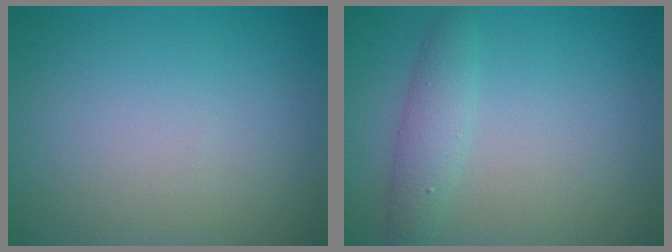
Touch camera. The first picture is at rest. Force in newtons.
{"total": 2.4, "press": 2.4, "slide": 0.1}